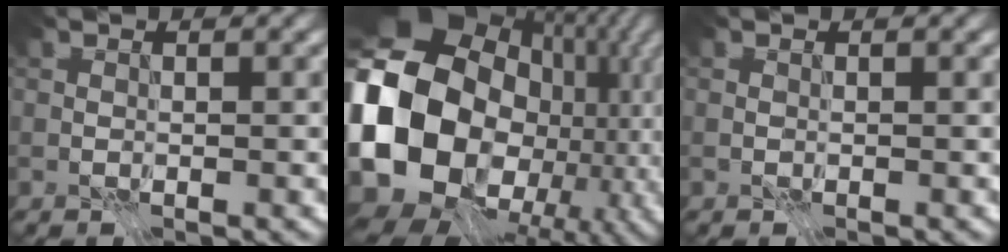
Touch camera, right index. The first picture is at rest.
{"total": 21.4, "force": [-1.5, 17.5, 12.2], "torque": [-0.267, -0.019, -0.028]}
{"total": 0.0}